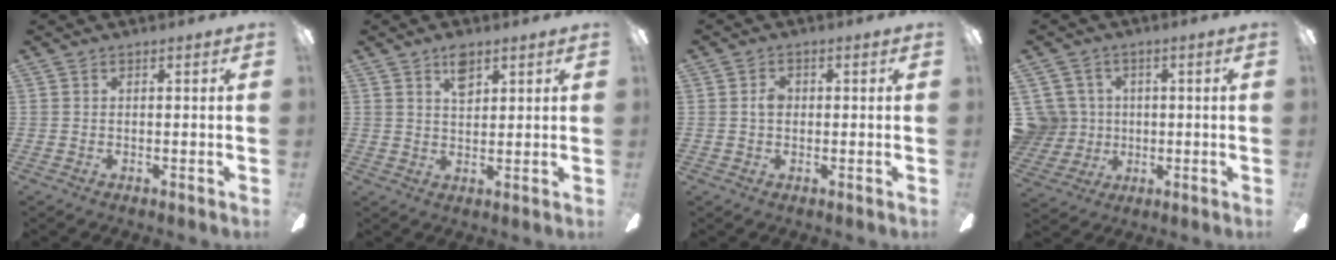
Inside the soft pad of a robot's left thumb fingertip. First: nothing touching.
{"total": 5.0, "force": [3.0, 2.6, 3.0], "torque": [-0.043, -0.003, 0.049]}
{"total": 2.6, "force": [0.4, 2.0, 1.6], "torque": [-0.033, 0.008, 0.005]}
{"total": 9.2, "force": [1.6, 8.9, 1.6], "torque": [-0.076, -0.007, 0.039]}